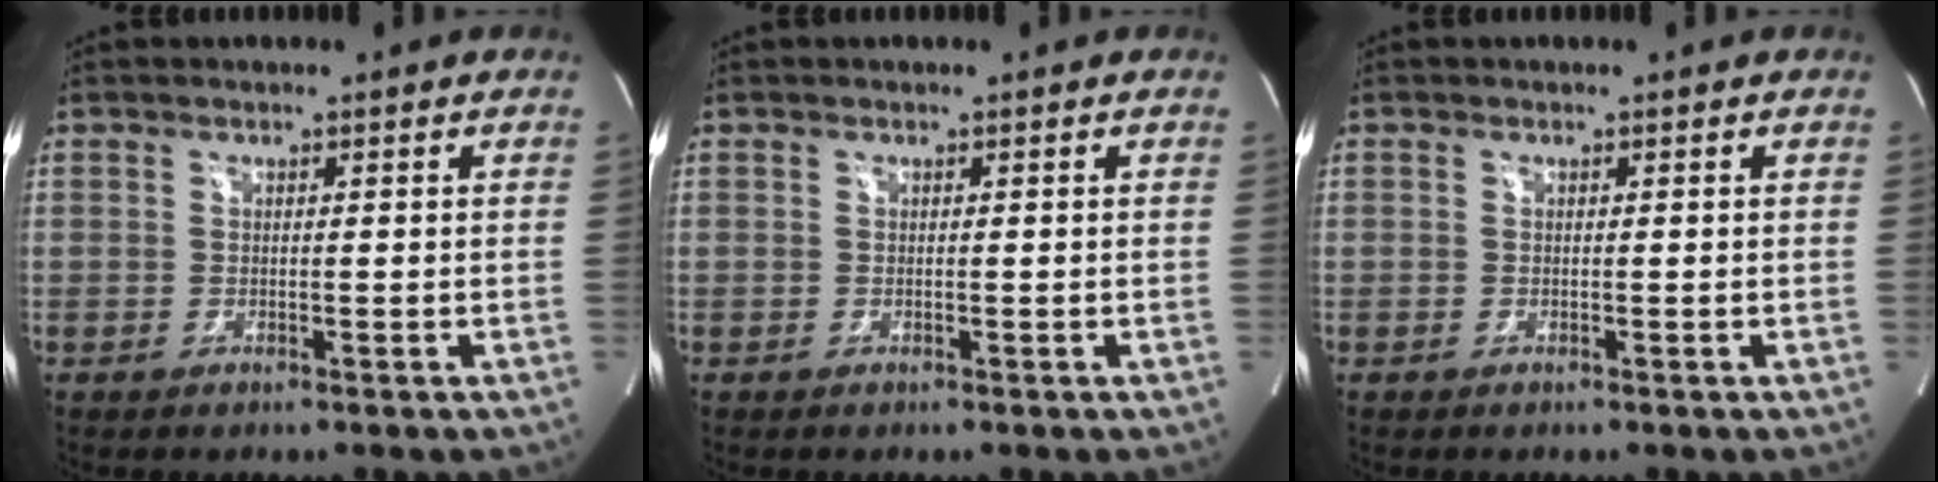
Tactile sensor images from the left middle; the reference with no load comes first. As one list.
[{"total": 0.0}, {"total": 0.0}]